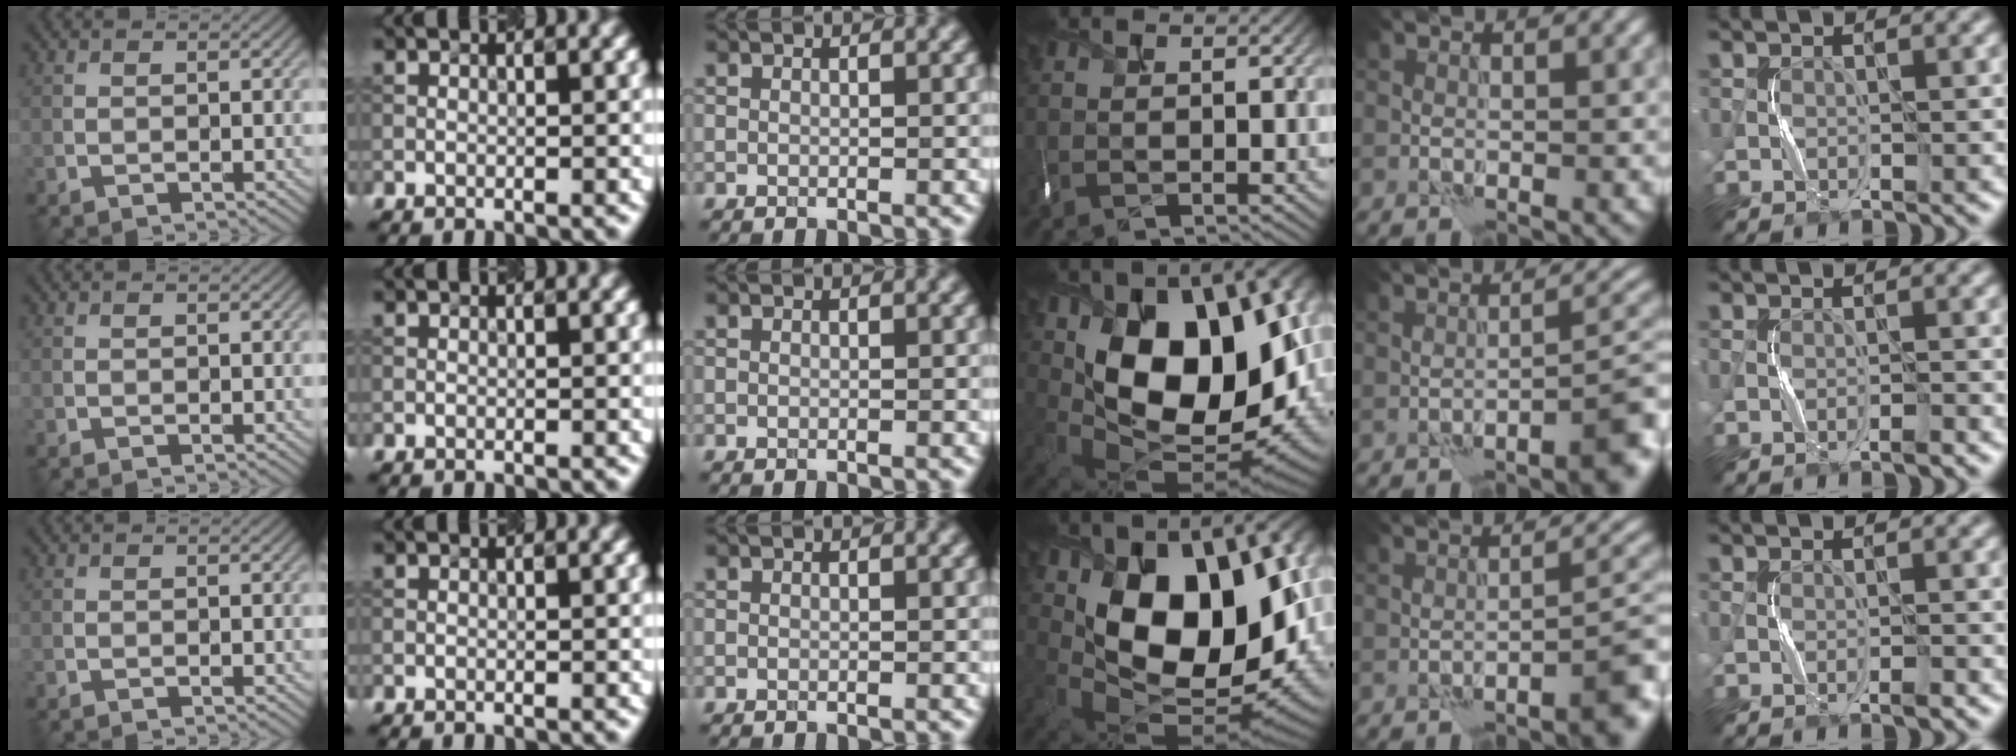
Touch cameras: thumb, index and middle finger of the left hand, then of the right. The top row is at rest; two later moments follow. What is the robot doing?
{"motion": "shake", "object": "tambourine"}